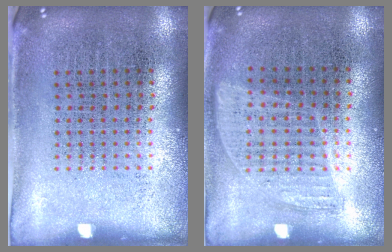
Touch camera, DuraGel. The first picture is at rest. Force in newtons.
{"total": 0.9, "press": 0.8, "slide": 0.4}